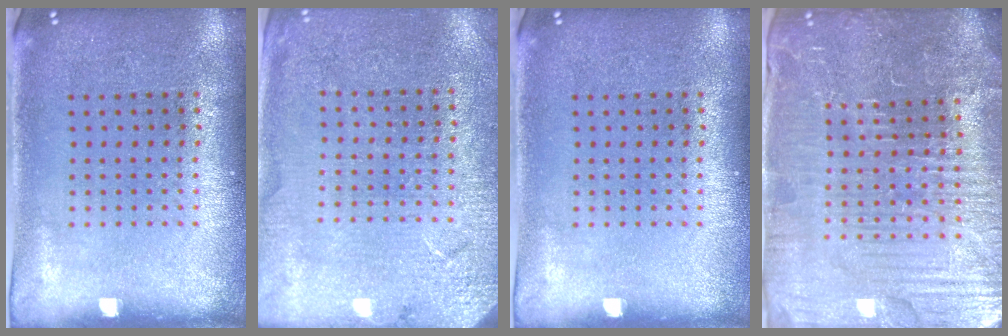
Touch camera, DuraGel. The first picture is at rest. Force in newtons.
{"total": 2.7, "press": 2.7, "slide": 0.1}
{"total": 0.0}
{"total": 5.6, "press": 5.2, "slide": 2.3}